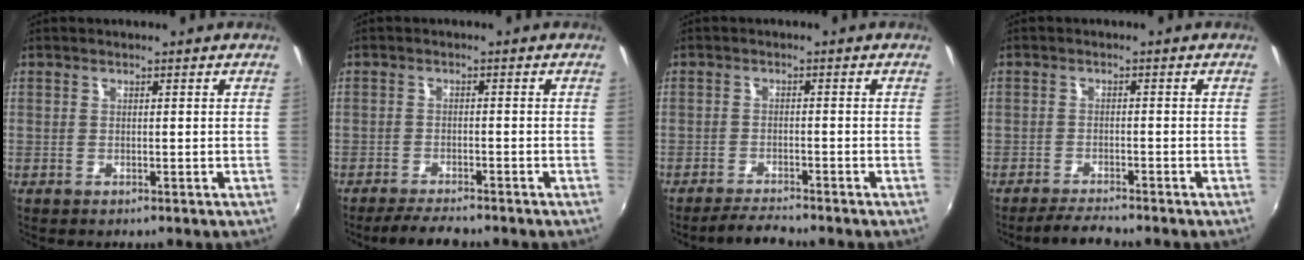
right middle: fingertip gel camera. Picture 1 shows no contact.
{"total": 5.2, "force": [-4.6, 0.6, 2.3], "torque": [-0.060, -0.013, -0.079]}
{"total": 3.8, "force": [-3.7, 0.0, 1.1], "torque": [-0.041, -0.010, -0.068]}
{"total": 4.0, "force": [-3.7, 0.0, 1.4], "torque": [-0.046, -0.011, -0.068]}